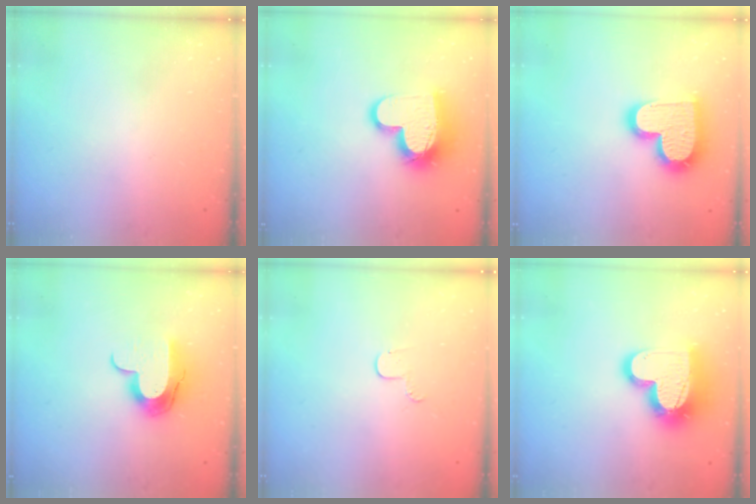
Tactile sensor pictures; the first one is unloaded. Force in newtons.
{"total": 15.8, "press": 15.8, "slide": 1.2}
{"total": 17.5, "press": 17.4, "slide": 1.3}
{"total": 10.5, "press": 10.5, "slide": 0.8}
{"total": 4.0, "press": 4.0, "slide": 0.4}
{"total": 17.1, "press": 17.0, "slide": 1.4}